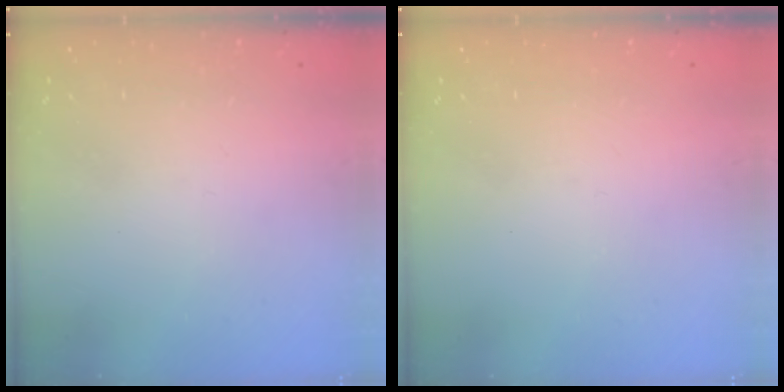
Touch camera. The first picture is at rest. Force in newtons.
{"total": 0.0}